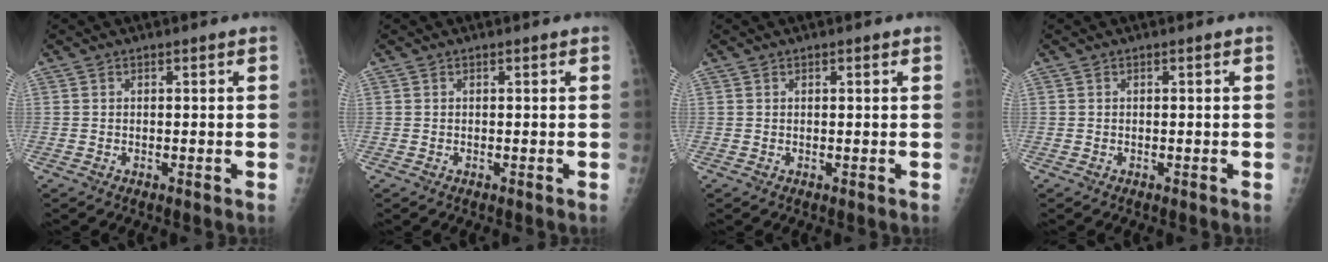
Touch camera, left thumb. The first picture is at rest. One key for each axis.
{"total": 0.0}
{"total": 0.6, "fx": 0.4, "fy": 0.2, "fz": 0.4, "tx": -0.004, "ty": -0.001, "tz": 0.005}
{"total": 0.0}